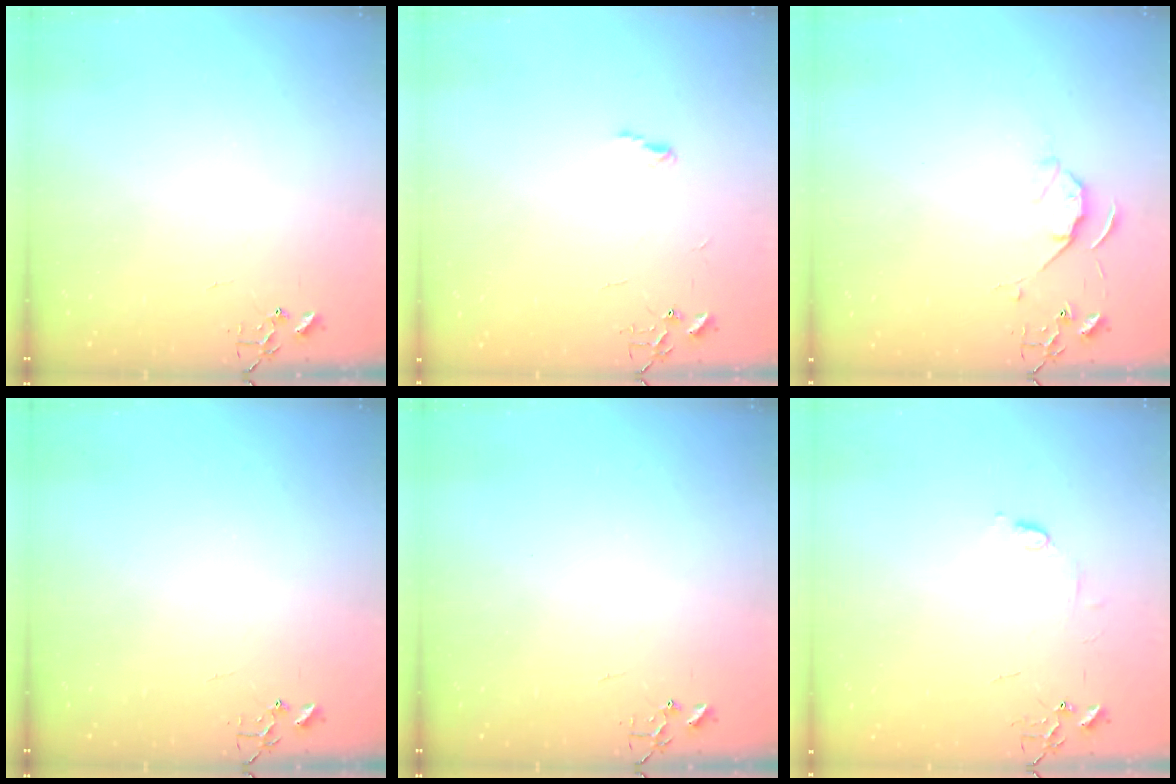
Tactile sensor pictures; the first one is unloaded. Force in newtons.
{"total": 4.7, "press": 4.7, "slide": 0.7}
{"total": 5.7, "press": 5.7, "slide": 0.8}
{"total": 0.0}
{"total": 0.0}
{"total": 5.7, "press": 5.6, "slide": 0.8}